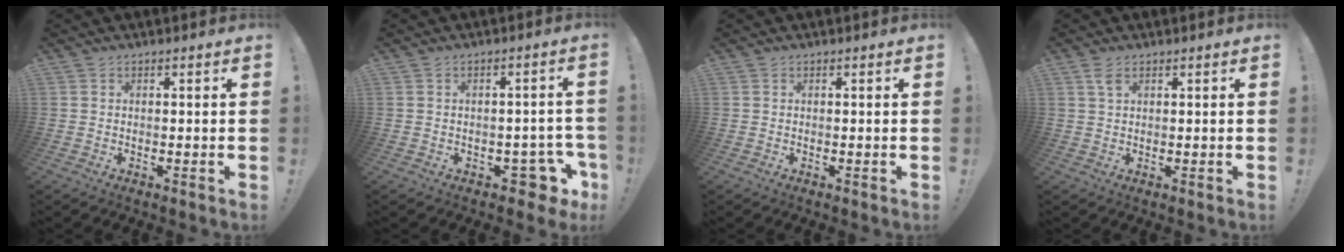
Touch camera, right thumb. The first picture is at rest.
{"total": 7.5, "force": [-3.8, 4.3, 4.9], "torque": [-0.057, 0.032, -0.056]}
{"total": 0.0}
{"total": 2.7, "force": [1.4, 1.1, 2.1], "torque": [-0.037, -0.003, 0.023]}